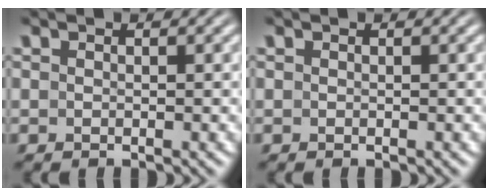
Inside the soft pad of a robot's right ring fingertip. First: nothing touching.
{"total": 0.0}